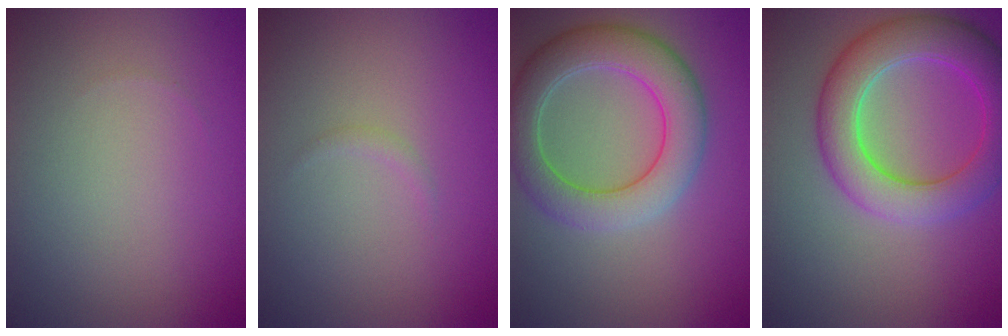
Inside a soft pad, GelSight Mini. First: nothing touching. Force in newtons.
{"total": 0.6, "press": 0.6, "slide": 0.1}
{"total": 6.4, "press": 6.4, "slide": 0.3}
{"total": 6.9, "press": 6.9, "slide": 0.5}